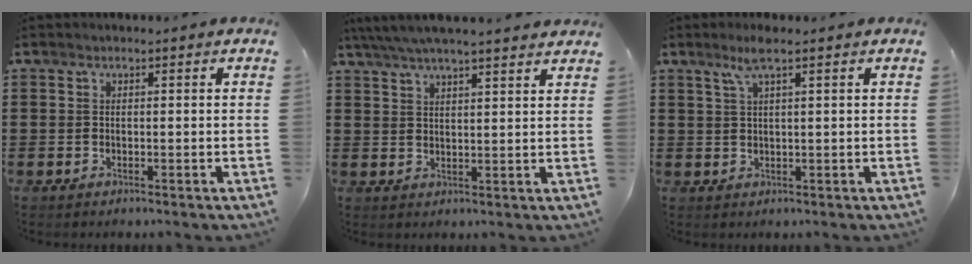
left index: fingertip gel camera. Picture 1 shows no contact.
{"total": 4.6, "force": [4.2, 0.0, 1.9], "torque": [-0.049, -0.012, 0.075]}
{"total": 3.3, "force": [1.8, 0.2, 2.8], "torque": [-0.059, 0.002, 0.032]}